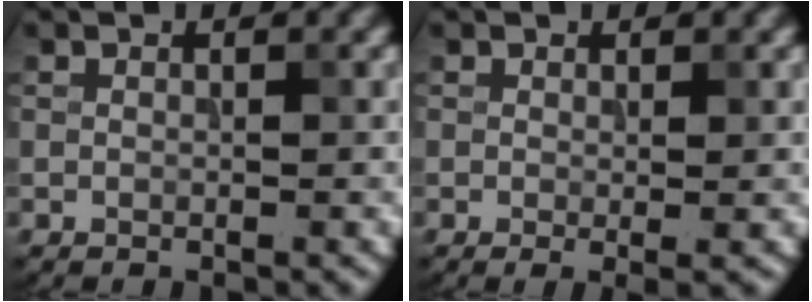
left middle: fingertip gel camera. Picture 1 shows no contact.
{"total": 1.1, "force": [0.0, 0.1, 1.1], "torque": [-0.015, -0.009, -0.001]}